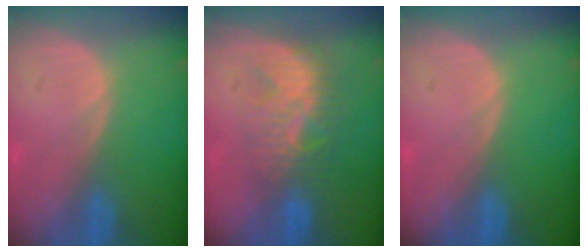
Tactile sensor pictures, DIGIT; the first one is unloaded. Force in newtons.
{"total": 7.7, "press": 7.2, "slide": 2.6}
{"total": 0.0}